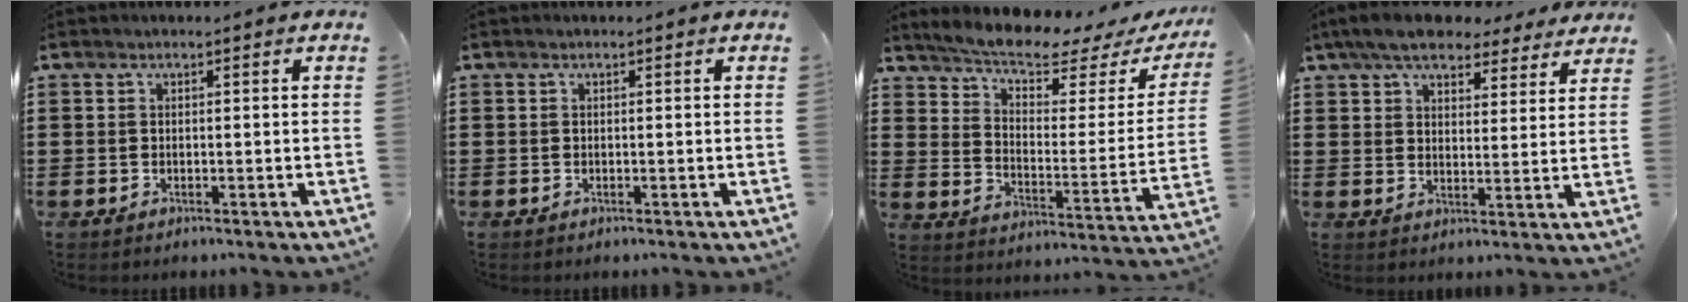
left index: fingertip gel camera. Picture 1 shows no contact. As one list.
[{"total": 0.0}, {"total": 5.8, "force": [5.2, 0.5, 2.5], "torque": [-0.070, -0.039, 0.083]}, {"total": 7.5, "force": [6.6, 2.1, 2.9], "torque": [-0.074, -0.013, 0.120]}]